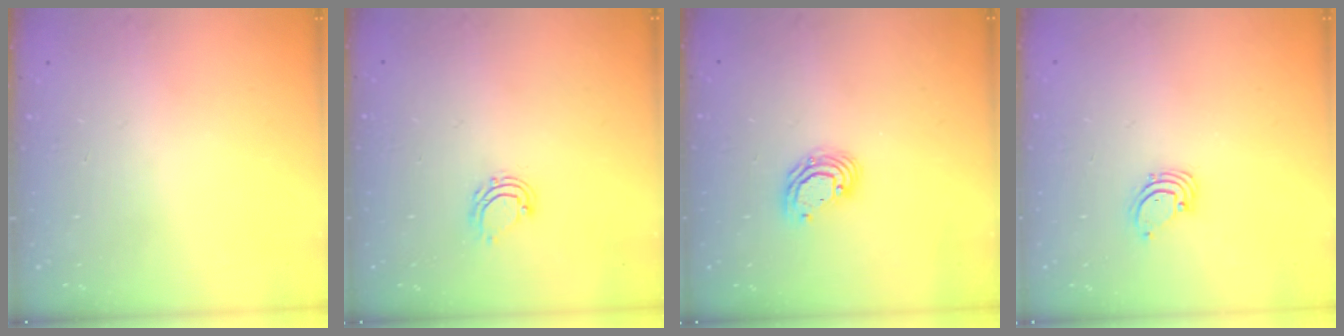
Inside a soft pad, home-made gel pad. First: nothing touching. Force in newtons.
{"total": 5.2, "press": 5.1, "slide": 0.7}
{"total": 7.0, "press": 7.0, "slide": 0.8}
{"total": 1.6, "press": 1.6, "slide": 0.1}